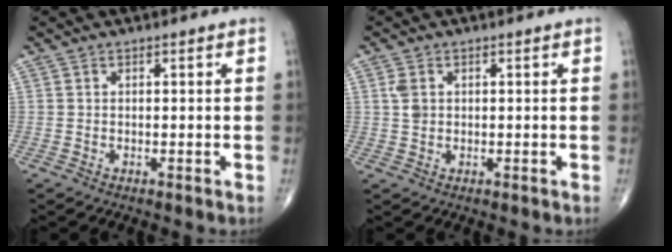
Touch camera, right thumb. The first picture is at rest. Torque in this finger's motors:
{"motor_torque": [0.07, 1.02, 0.26, 0.01, 0.06]}